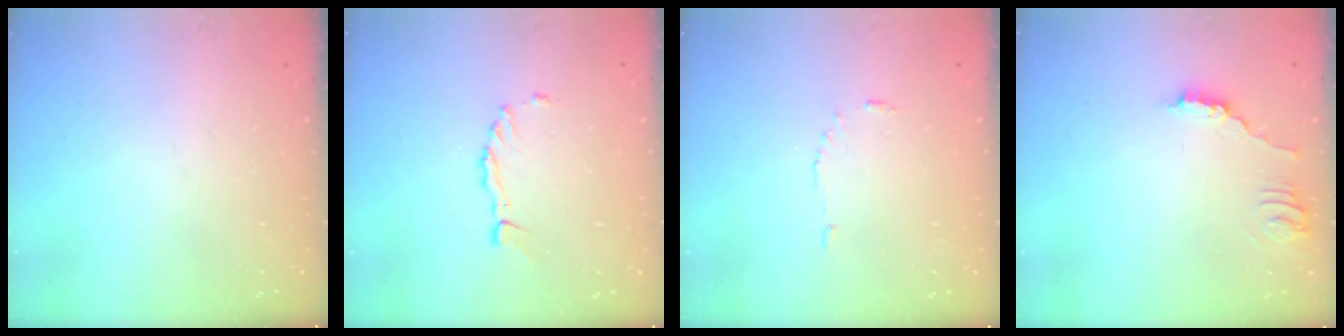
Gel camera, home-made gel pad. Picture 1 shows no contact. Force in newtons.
{"total": 2.1, "press": 2.1, "slide": 0.2}
{"total": 3.4, "press": 3.4, "slide": 0.4}
{"total": 3.8, "press": 3.8, "slide": 0.2}